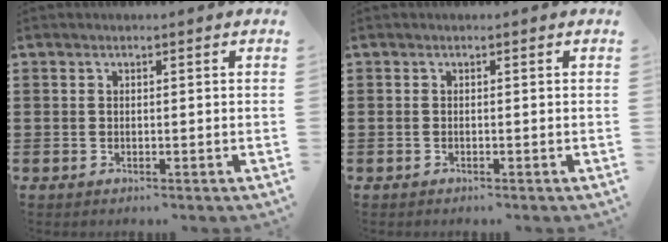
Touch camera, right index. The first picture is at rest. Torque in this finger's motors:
{"motor_torque": [-0.13, 0.15, 0.00, 0.02]}